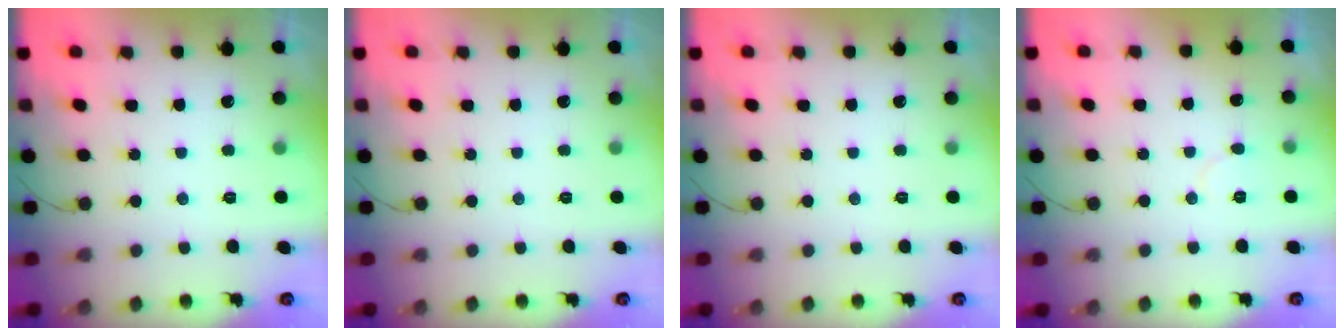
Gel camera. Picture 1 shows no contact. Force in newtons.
{"total": 0.0}
{"total": 0.0}
{"total": 3.2, "press": 3.2, "slide": 0.3}